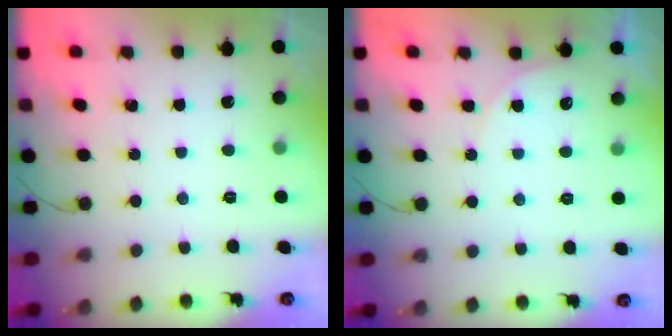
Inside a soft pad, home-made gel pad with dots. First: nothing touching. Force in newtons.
{"total": 4.9, "press": 4.8, "slide": 0.5}